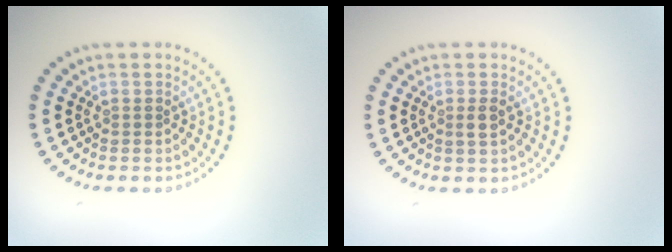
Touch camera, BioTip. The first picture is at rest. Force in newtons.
{"total": 1.2, "press": 1.1, "slide": 0.5}